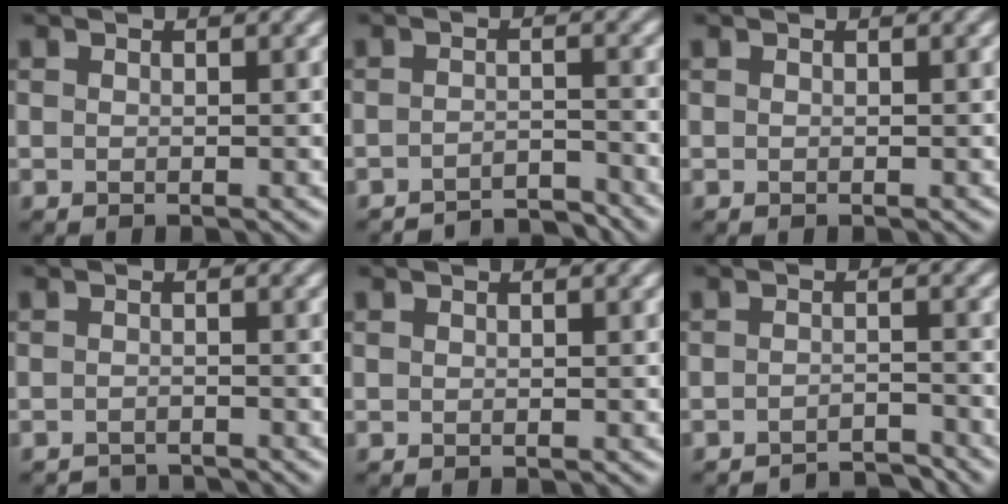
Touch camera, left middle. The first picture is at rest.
{"total": 3.7, "force": [-3.6, 0.4, 0.8], "torque": [-0.009, 0.003, -0.057]}
{"total": 0.0}
{"total": 2.0, "force": [-2.0, 0.2, 0.1], "torque": [0.007, 0.002, -0.033]}
{"total": 0.0}
{"total": 3.2, "force": [-3.1, 0.3, 0.7], "torque": [-0.005, 0.005, -0.049]}